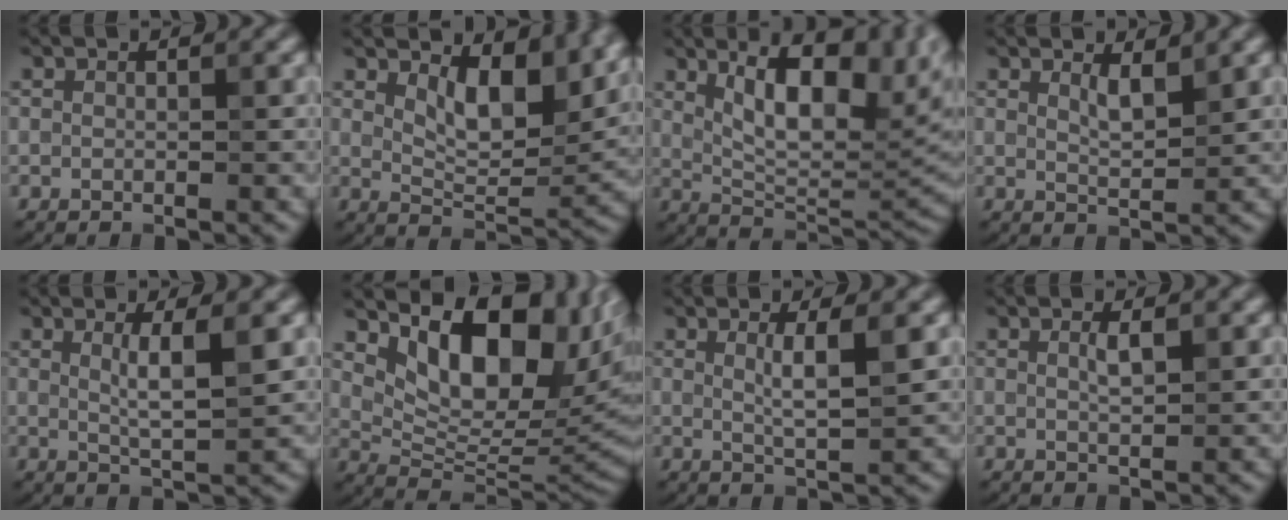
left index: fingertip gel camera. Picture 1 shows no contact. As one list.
[{"total": 7.2, "force": [3.2, 3.5, 5.5], "torque": [-0.087, -0.012, 0.050]}, {"total": 12.4, "force": [3.6, 5.1, 10.7], "torque": [-0.159, 0.005, 0.059]}, {"total": 1.8, "force": [1.2, 0.4, 1.3], "torque": [-0.024, -0.004, 0.022]}, {"total": 3.6, "force": [1.0, 0.7, 3.4], "torque": [-0.055, -0.005, 0.016]}, {"total": 10.8, "force": [4.6, 5.5, 8.0], "torque": [-0.114, -0.017, 0.085]}, {"total": 3.3, "force": [0.9, 0.6, 3.1], "torque": [-0.048, -0.005, 0.014]}, {"total": 1.5, "force": [0.6, 0.3, 1.3], "torque": [-0.026, -0.001, 0.010]}]